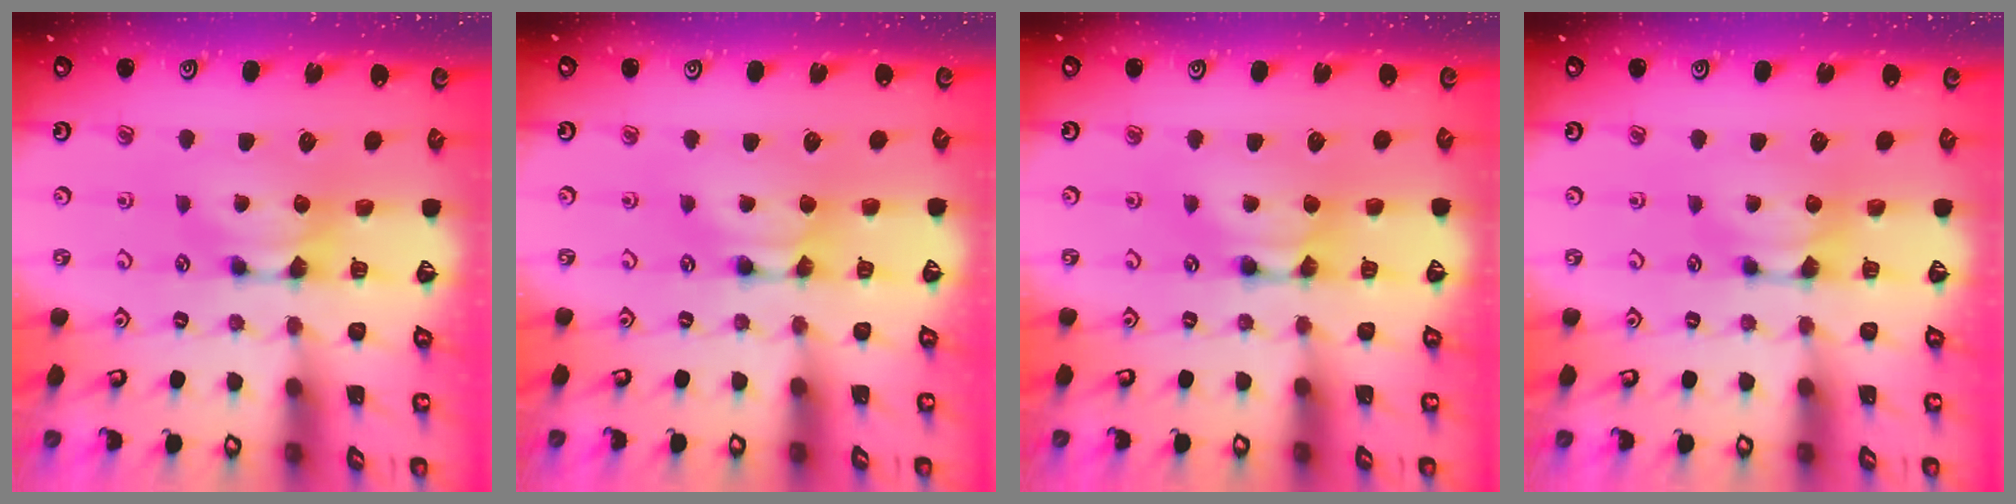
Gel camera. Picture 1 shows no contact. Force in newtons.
{"total": 1.6, "press": 1.5, "slide": 0.2}
{"total": 1.9, "press": 1.9, "slide": 0.2}
{"total": 0.0}